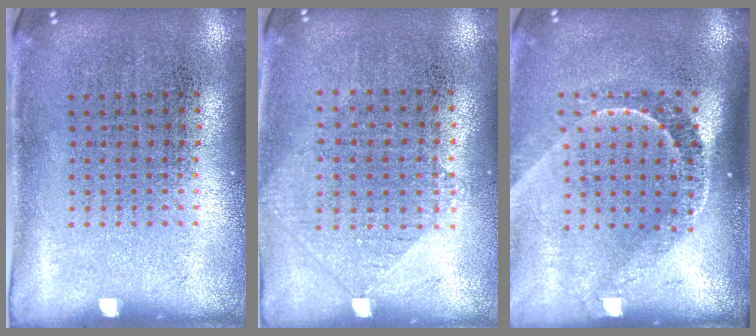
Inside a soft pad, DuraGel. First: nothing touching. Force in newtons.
{"total": 1.0, "press": 0.9, "slide": 0.4}
{"total": 2.2, "press": 1.5, "slide": 1.6}